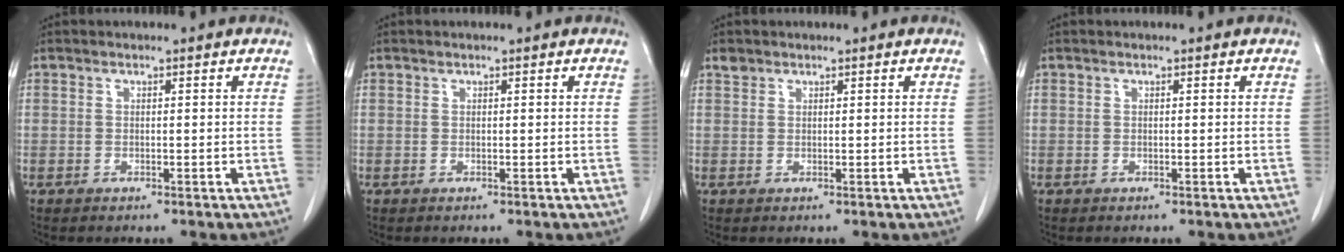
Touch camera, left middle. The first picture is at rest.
{"total": 0.0}
{"total": 0.8, "force": [0.7, 0.4, 0.0], "torque": [-0.001, 0.006, 0.012]}
{"total": 0.0}